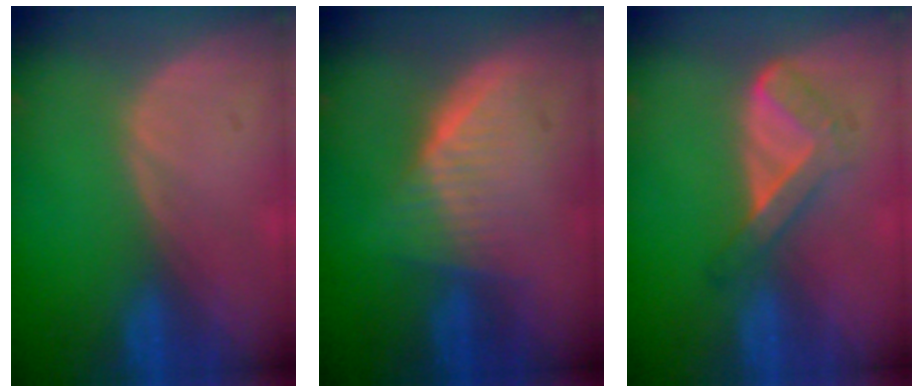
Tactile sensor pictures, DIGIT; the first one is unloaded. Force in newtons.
{"total": 6.1, "press": 6.1, "slide": 0.9}
{"total": 5.6, "press": 4.7, "slide": 3.0}